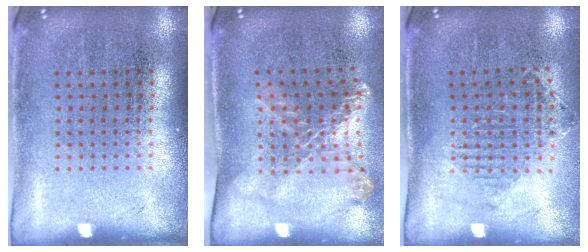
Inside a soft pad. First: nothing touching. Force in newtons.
{"total": 1.7, "press": 1.3, "slide": 1.0}
{"total": 1.2, "press": 1.1, "slide": 0.5}